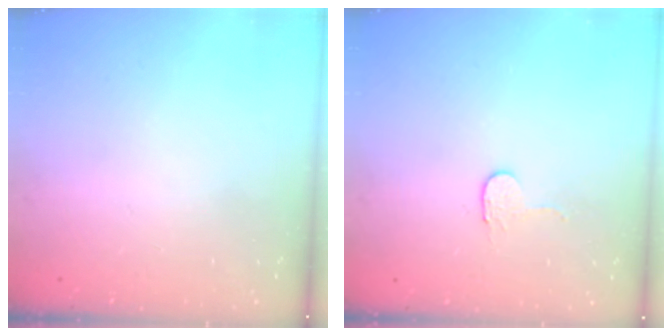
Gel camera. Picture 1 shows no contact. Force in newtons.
{"total": 2.7, "press": 2.7, "slide": 0.2}